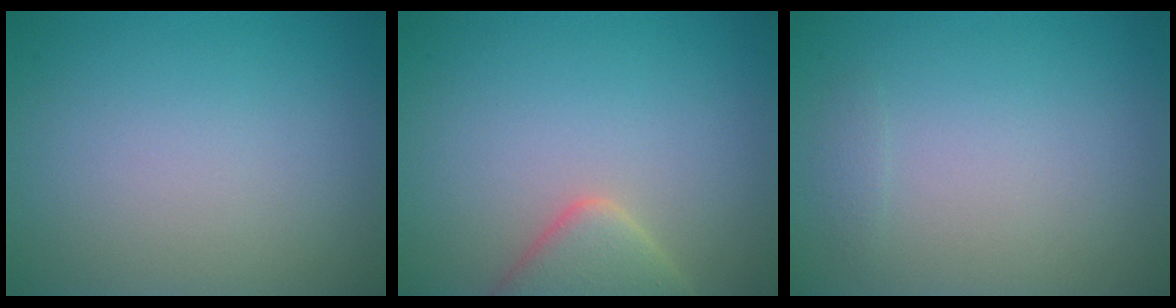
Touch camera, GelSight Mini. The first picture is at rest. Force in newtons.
{"total": 3.8, "press": 3.7, "slide": 0.3}
{"total": 0.6, "press": 0.6, "slide": 0.0}